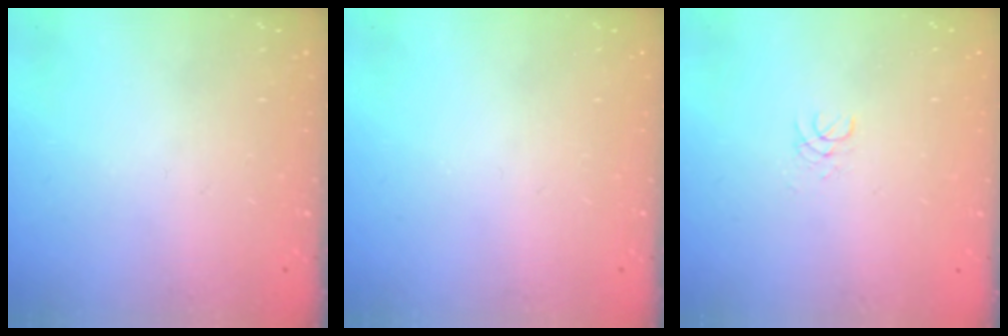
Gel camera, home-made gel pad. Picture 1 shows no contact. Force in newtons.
{"total": 0.0}
{"total": 1.3, "press": 1.3, "slide": 0.1}